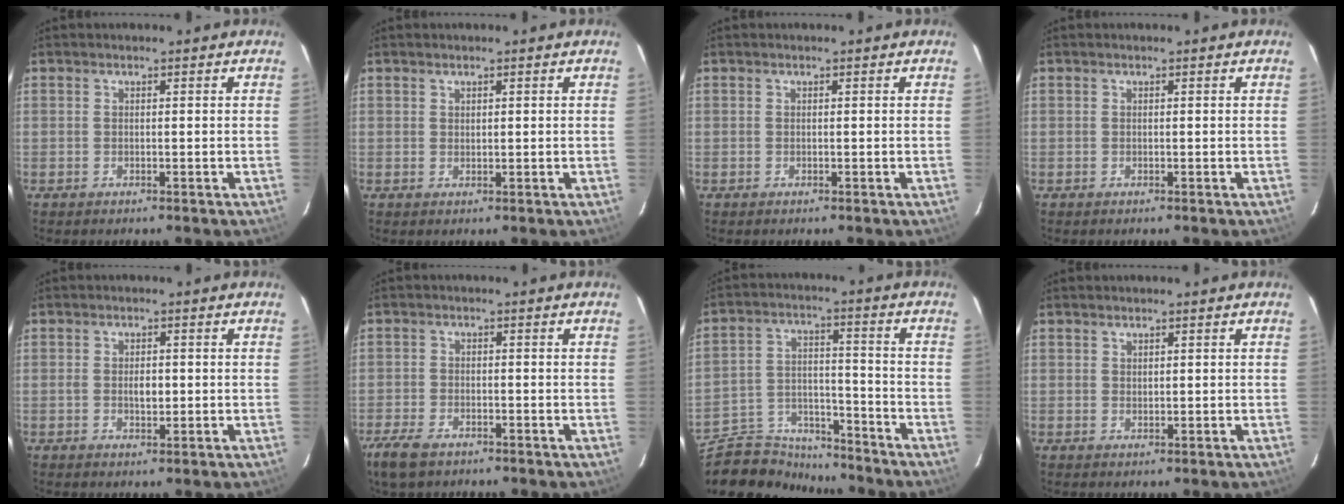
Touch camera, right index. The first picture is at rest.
{"total": 0.7, "force": [0.6, 0.4, 0.2], "torque": [-0.002, 0.002, 0.011]}
{"total": 0.0}
{"total": 0.0}
{"total": 2.8, "force": [-0.1, 1.5, 2.3], "torque": [-0.038, 0.001, -0.002]}
{"total": 6.6, "force": [-4.7, 3.1, 3.4], "torque": [-0.099, -0.017, -0.091]}
{"total": 11.8, "force": [-10.7, 4.5, 2.1], "torque": [-0.057, 0.029, -0.181]}
{"total": 0.9, "force": [0.7, 0.5, 0.2], "torque": [-0.002, 0.002, 0.013]}